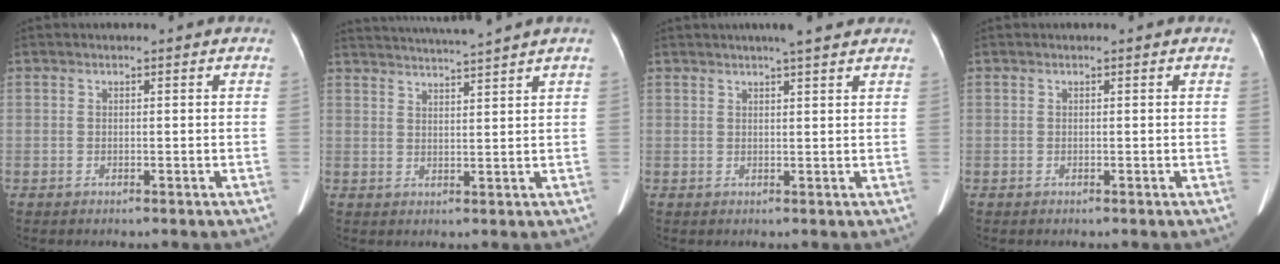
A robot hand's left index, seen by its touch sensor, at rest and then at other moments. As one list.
[{"total": 8.1, "force": [7.4, -2.1, 2.5], "torque": [-0.041, 0.004, 0.114]}, {"total": 5.5, "force": [4.6, 0.2, 3.0], "torque": [-0.044, 0.016, 0.061]}, {"total": 0.0}]